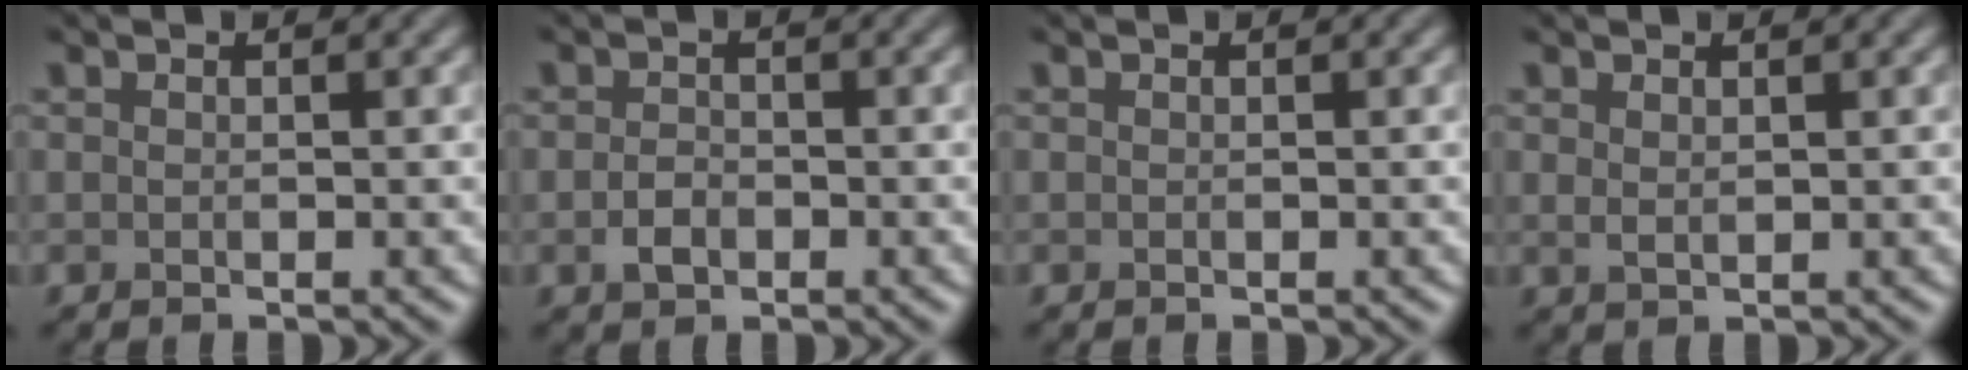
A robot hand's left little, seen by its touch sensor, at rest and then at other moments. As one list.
[{"total": 1.9, "force": [-0.6, 1.3, 1.2], "torque": [-0.025, -0.002, -0.015]}, {"total": 0.0}, {"total": 1.0, "force": [0.6, 0.4, 0.7], "torque": [-0.016, -0.002, 0.014]}]